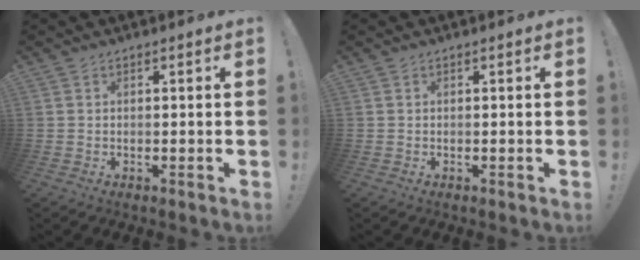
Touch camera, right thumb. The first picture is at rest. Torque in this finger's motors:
{"motor_torque": [0.00, 0.00, 0.00, 0.00, 0.00]}